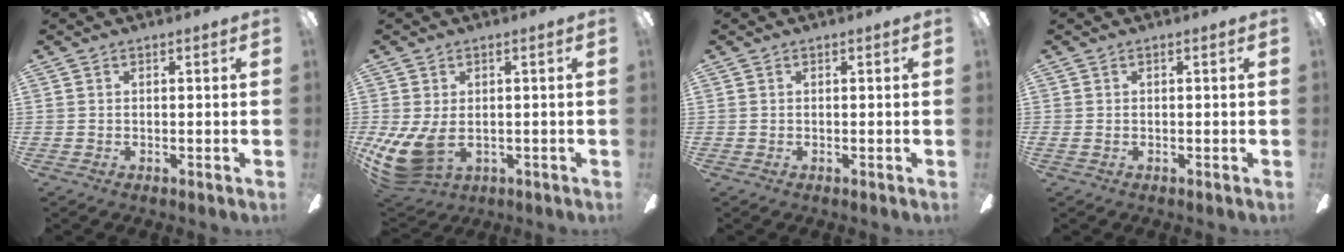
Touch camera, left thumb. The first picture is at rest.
{"total": 9.7, "force": [-1.3, 5.7, 7.8], "torque": [-0.177, -0.014, -0.019]}
{"total": 0.0}
{"total": 0.9, "force": [-0.1, 0.2, 0.9], "torque": [-0.016, 0.001, -0.002]}